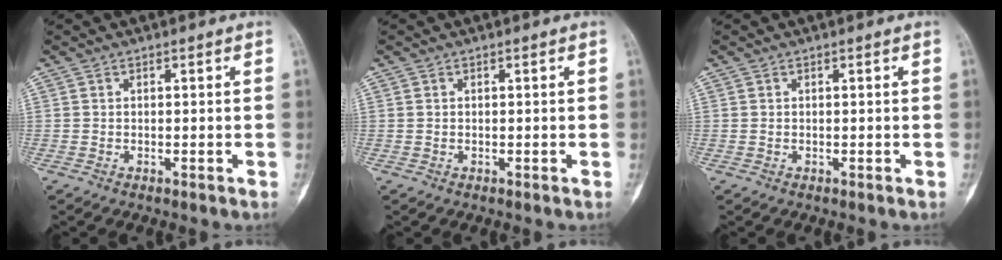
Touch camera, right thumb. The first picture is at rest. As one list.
[{"total": 0.0}, {"total": 0.0}]